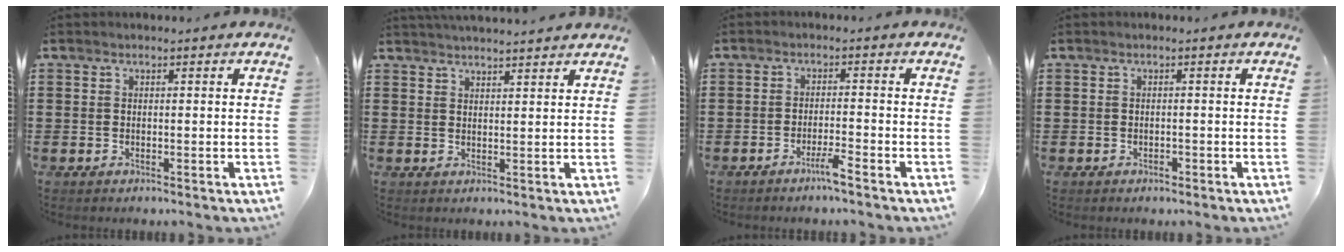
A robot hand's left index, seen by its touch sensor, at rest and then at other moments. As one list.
[{"total": 2.4, "force": [2.4, -0.2, 0.2], "torque": [-0.010, -0.007, 0.046]}, {"total": 3.0, "force": [-2.3, 0.0, 1.9], "torque": [-0.032, 0.005, -0.042]}, {"total": 0.7, "force": [-0.6, 0.3, 0.2], "torque": [-0.008, 0.000, -0.012]}]